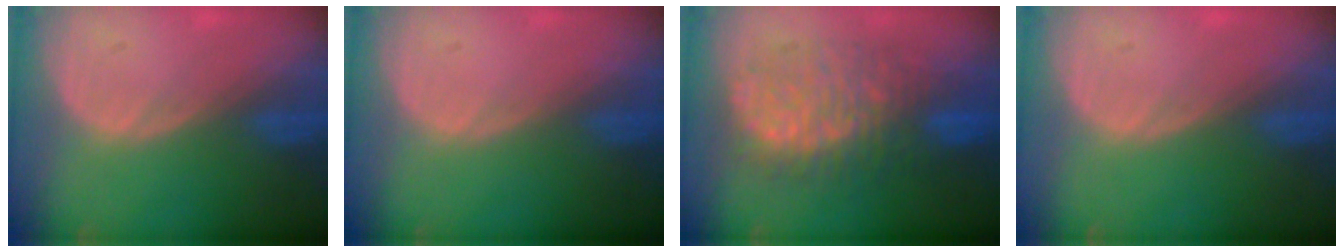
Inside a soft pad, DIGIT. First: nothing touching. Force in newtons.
{"total": 0.0}
{"total": 11.0, "press": 10.9, "slide": 1.3}
{"total": 0.0}